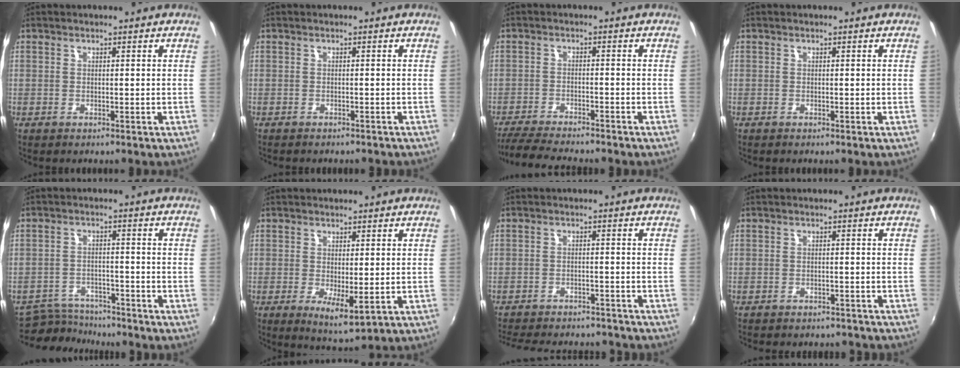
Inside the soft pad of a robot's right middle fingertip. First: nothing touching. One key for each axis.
{"total": 2.7, "fx": -2.4, "fy": 0.8, "fz": 0.9, "tx": -0.020, "ty": -0.011, "tz": -0.033}
{"total": 9.9, "fx": -9.0, "fy": 1.1, "fz": 4.1, "tx": -0.101, "ty": -0.021, "tz": -0.148}
{"total": 0.0}
{"total": 7.4, "fx": -7.2, "fy": 1.8, "fz": 0.8, "tx": -0.038, "ty": 0.001, "tz": -0.120}
{"total": 4.9, "fx": -0.8, "fy": 1.4, "fz": 4.6, "tx": -0.078, "ty": -0.019, "tz": -0.007}
{"total": 16.9, "fx": -14.7, "fy": 5.4, "fz": 6.6, "tx": -0.144, "ty": -0.009, "tz": -0.199}
{"total": 9.1, "fx": -8.2, "fy": 2.8, "fz": 3.0, "tx": -0.071, "ty": -0.011, "tz": -0.105}